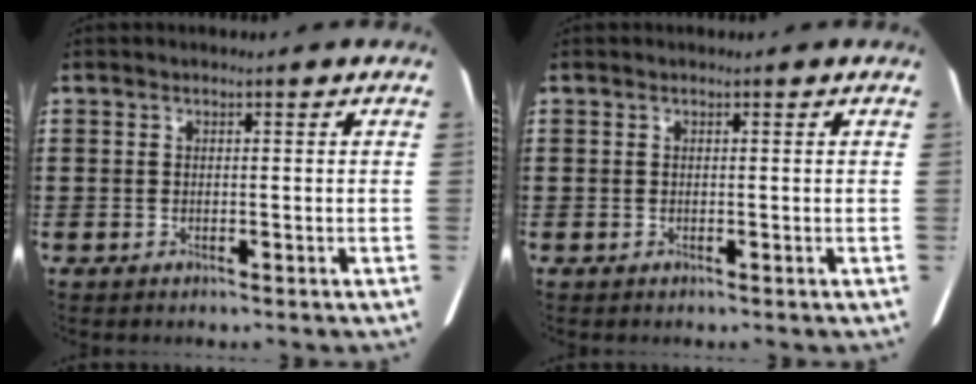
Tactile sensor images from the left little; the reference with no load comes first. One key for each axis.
{"total": 0.0}